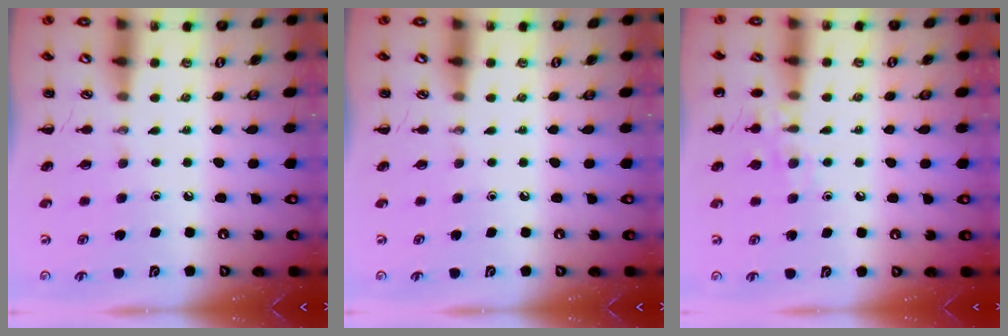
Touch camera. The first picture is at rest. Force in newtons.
{"total": 0.0}
{"total": 8.4, "press": 8.3, "slide": 1.6}